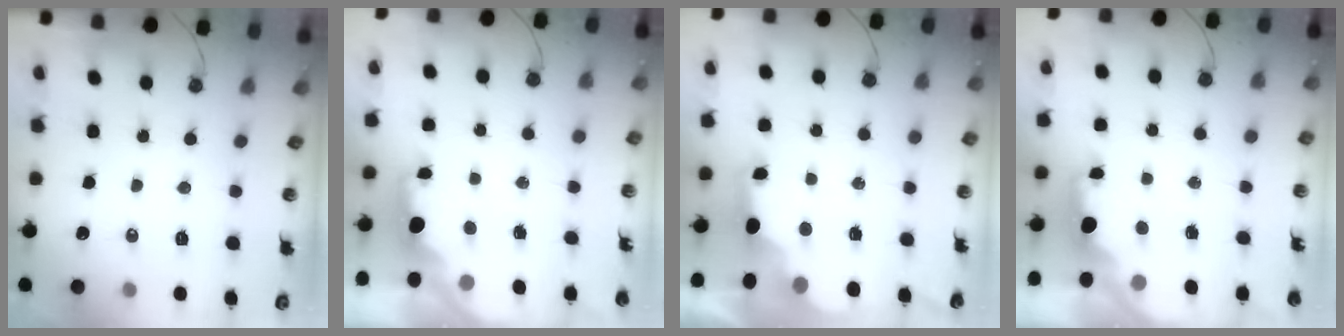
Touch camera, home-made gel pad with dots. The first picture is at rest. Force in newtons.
{"total": 2.3, "press": 2.2, "slide": 0.8}
{"total": 2.9, "press": 2.8, "slide": 0.9}
{"total": 2.3, "press": 2.2, "slide": 0.8}